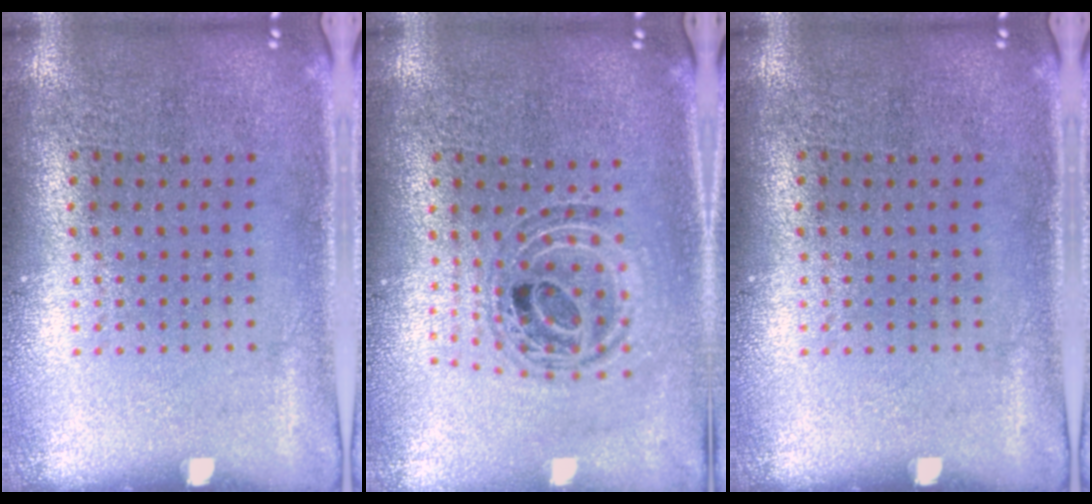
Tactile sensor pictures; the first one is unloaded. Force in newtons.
{"total": 0.8, "press": 0.8, "slide": 0.2}
{"total": 0.0}